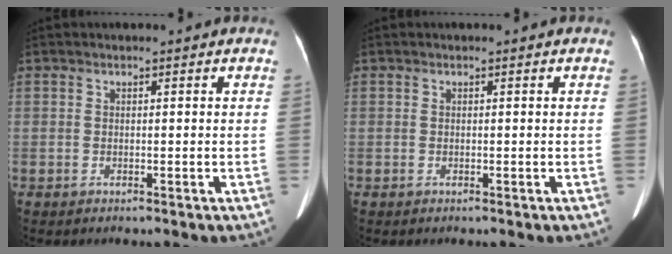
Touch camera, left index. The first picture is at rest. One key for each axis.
{"total": 0.0}